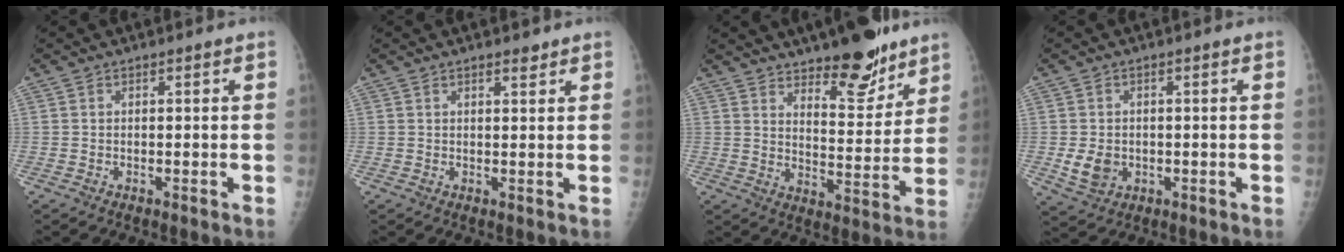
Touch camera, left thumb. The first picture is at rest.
{"total": 1.8, "force": [1.4, 0.7, 0.8], "torque": [-0.006, -0.008, 0.020]}
{"total": 13.4, "force": [9.9, 4.9, 7.6], "torque": [-0.071, -0.073, 0.156]}
{"total": 4.7, "force": [-0.5, 3.9, 2.6], "torque": [-0.035, -0.003, 0.001]}